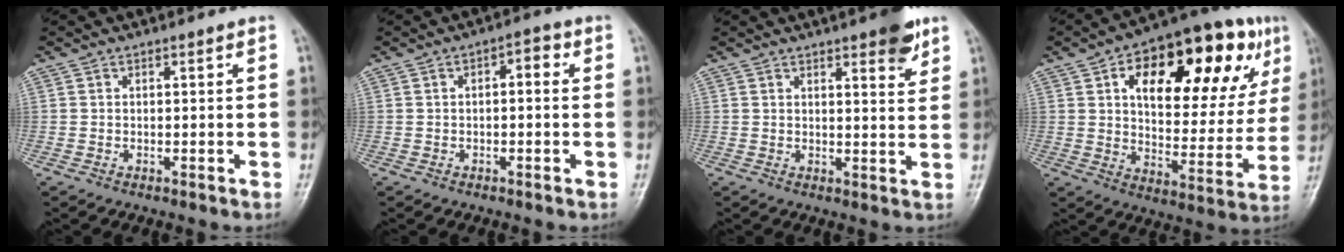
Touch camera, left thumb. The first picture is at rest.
{"total": 3.1, "force": [0.4, 1.5, 2.7], "torque": [-0.029, 0.015, -0.002]}
{"total": 6.1, "force": [3.8, 1.6, 4.5], "torque": [-0.048, -0.019, 0.045]}
{"total": 27.5, "force": [11.4, 13.1, 21.4], "torque": [-0.263, 0.007, 0.168]}